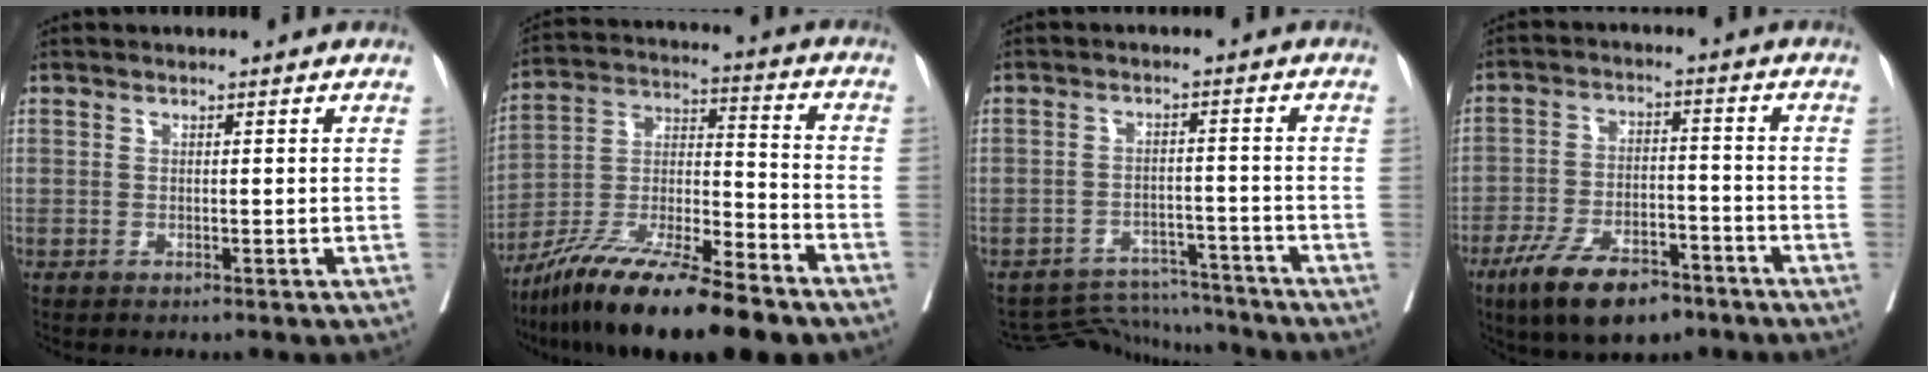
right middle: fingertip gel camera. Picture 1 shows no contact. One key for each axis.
{"total": 19.8, "fx": -14.6, "fy": 2.4, "fz": 13.2, "tx": -0.233, "ty": -0.028, "tz": -0.262}
{"total": 8.6, "fx": -8.4, "fy": 1.2, "fz": -1.1, "tx": 0.017, "ty": 0.016, "tz": -0.125}
{"total": 11.8, "fx": -8.0, "fy": 4.4, "fz": 7.4, "tx": -0.131, "ty": -0.007, "tz": -0.138}